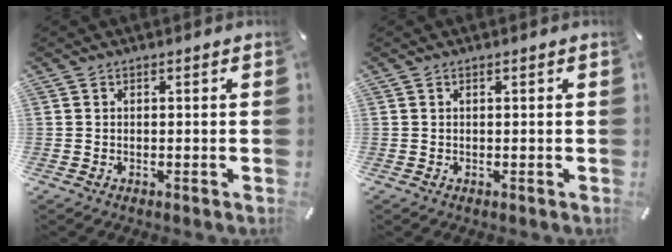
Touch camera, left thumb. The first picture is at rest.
{"total": 0.0}